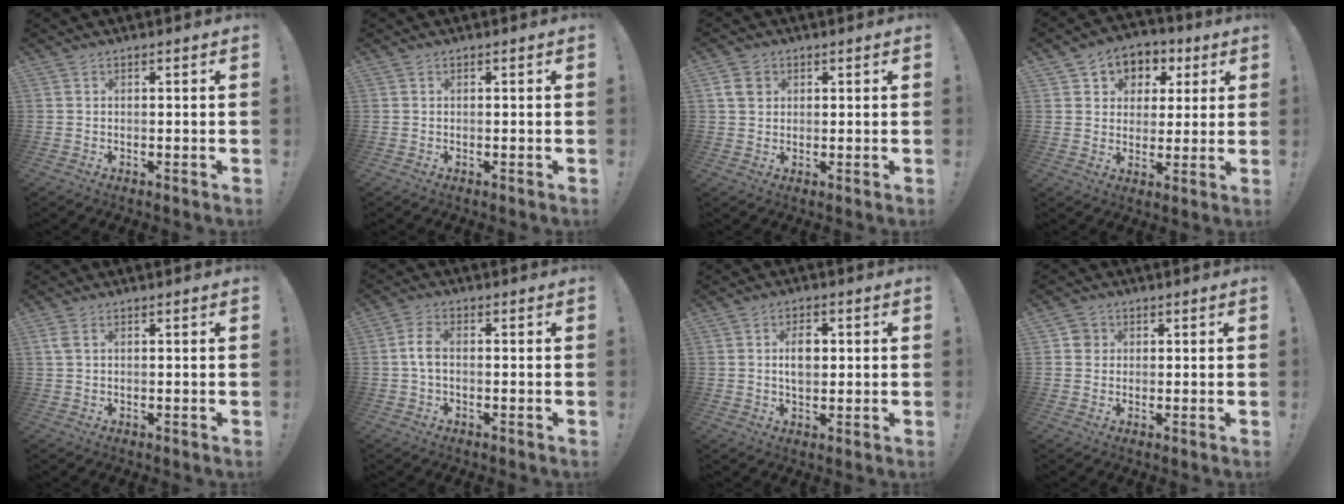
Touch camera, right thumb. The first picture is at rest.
{"total": 0.0}
{"total": 5.4, "force": [1.7, 4.3, 2.8], "torque": [-0.044, 0.005, 0.036]}
{"total": 6.9, "force": [1.9, 6.4, 1.5], "torque": [-0.011, -0.016, 0.038]}
{"total": 2.5, "force": [1.1, 1.0, 2.1], "torque": [-0.036, 0.001, 0.018]}
{"total": 4.5, "force": [-0.3, 2.3, 3.9], "torque": [-0.086, 0.009, -0.004]}
{"total": 6.2, "force": [0.8, 4.2, 4.5], "torque": [-0.072, 0.001, 0.009]}
{"total": 3.1, "force": [0.7, 2.9, 0.8], "torque": [-0.006, 0.005, 0.012]}